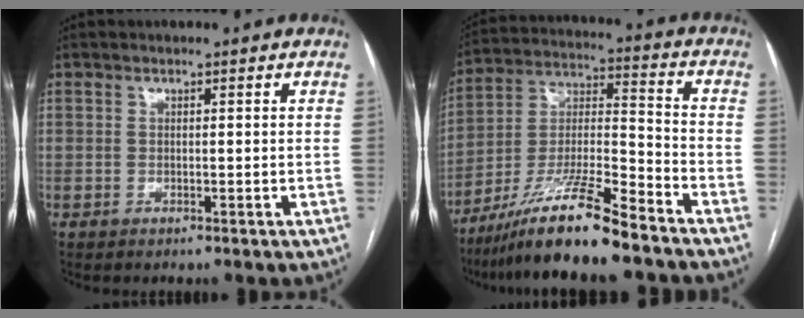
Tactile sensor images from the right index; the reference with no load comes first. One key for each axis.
{"total": 15.1, "fx": -11.7, "fy": 0.7, "fz": 9.6, "tx": -0.184, "ty": -0.013, "tz": -0.208}